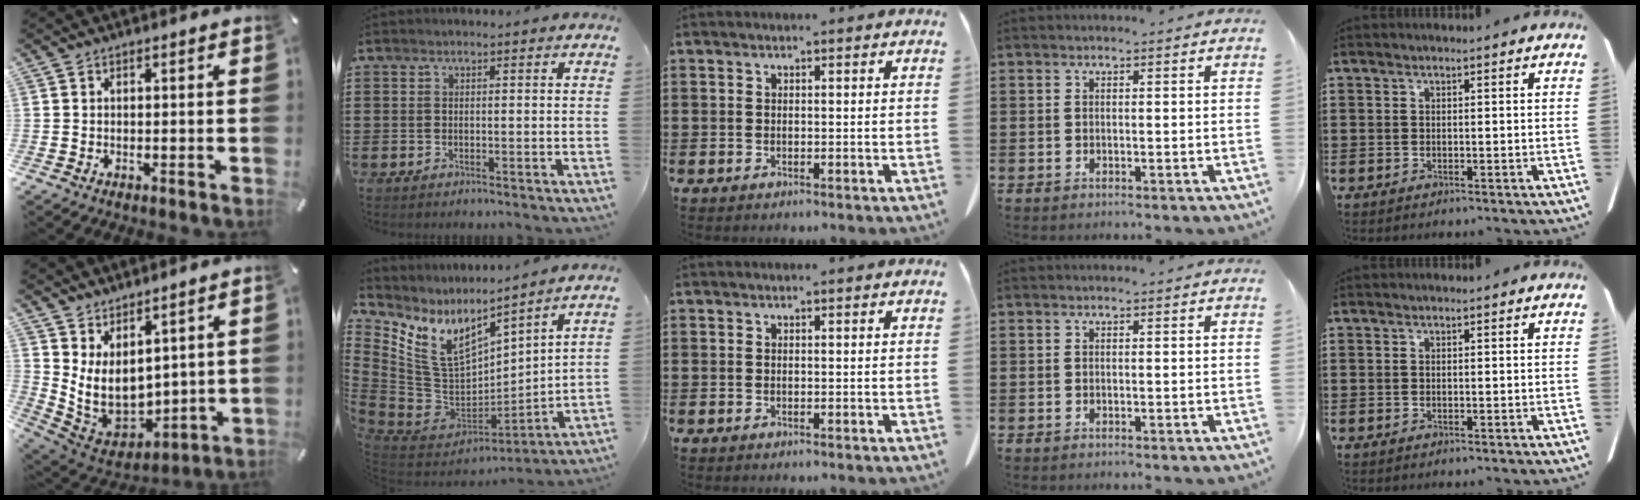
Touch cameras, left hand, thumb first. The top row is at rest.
{"thumb": {"total": 11.0, "force": [3.1, 8.6, 6.2], "torque": [-0.134, -0.051, 0.069]}, "index": {"total": 8.4, "force": [4.5, 5.2, 4.9], "torque": [-0.135, -0.045, 0.087]}}